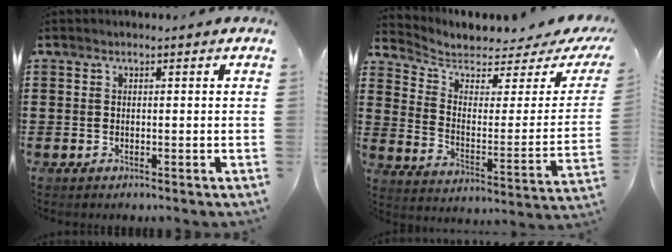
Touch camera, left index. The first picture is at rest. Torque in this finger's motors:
{"motor_torque": [0.93, -0.07, 0.06, 0.03]}